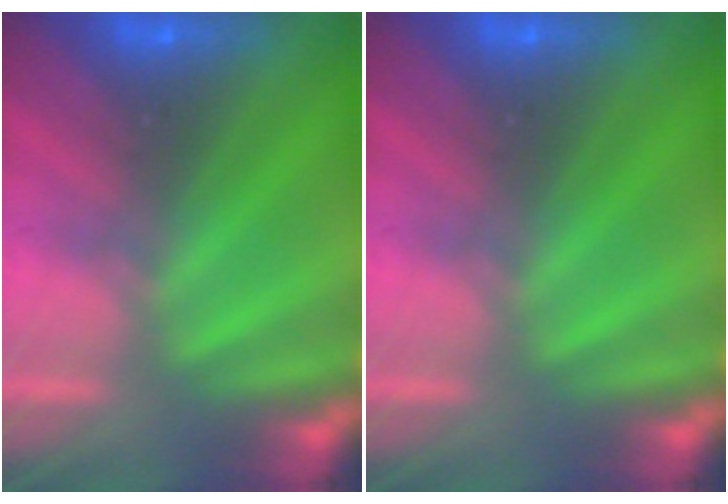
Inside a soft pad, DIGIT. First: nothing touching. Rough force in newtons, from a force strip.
{"total": 0.0}